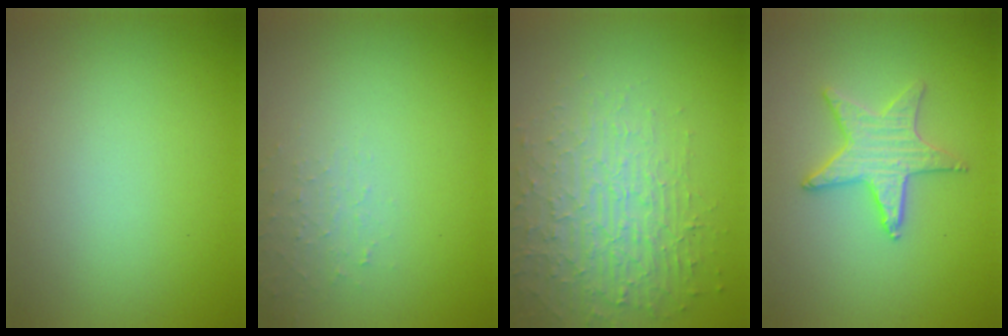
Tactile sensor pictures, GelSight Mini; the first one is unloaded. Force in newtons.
{"total": 1.3, "press": 1.3, "slide": 0.2}
{"total": 3.9, "press": 3.9, "slide": 0.3}
{"total": 3.1, "press": 3.1, "slide": 0.4}